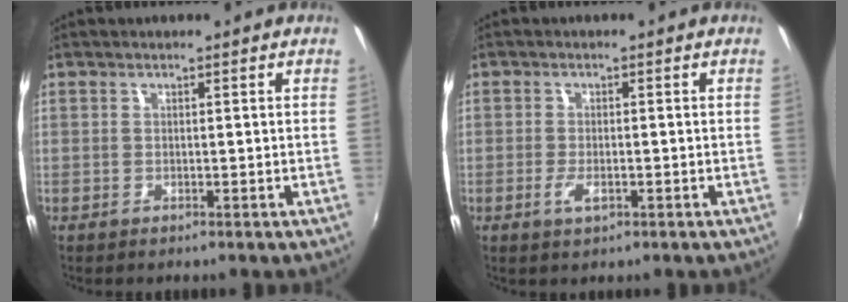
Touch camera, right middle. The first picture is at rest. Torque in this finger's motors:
{"motor_torque": [0.72, -0.51, 0.22, 0.07]}